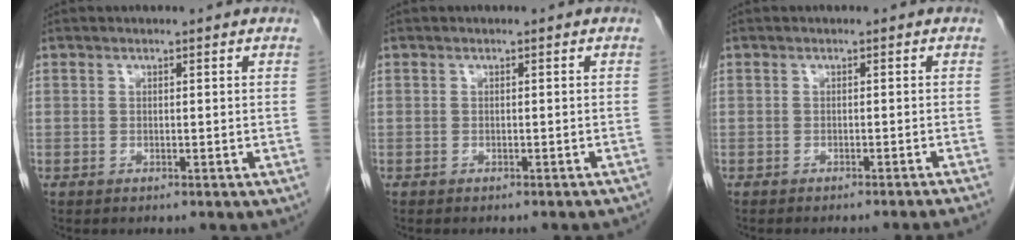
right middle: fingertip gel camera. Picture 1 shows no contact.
{"total": 5.0, "force": [-4.6, 0.7, 1.8], "torque": [-0.022, -0.011, -0.049]}
{"total": 6.7, "force": [-6.2, -1.5, 2.1], "torque": [-0.006, -0.019, -0.073]}